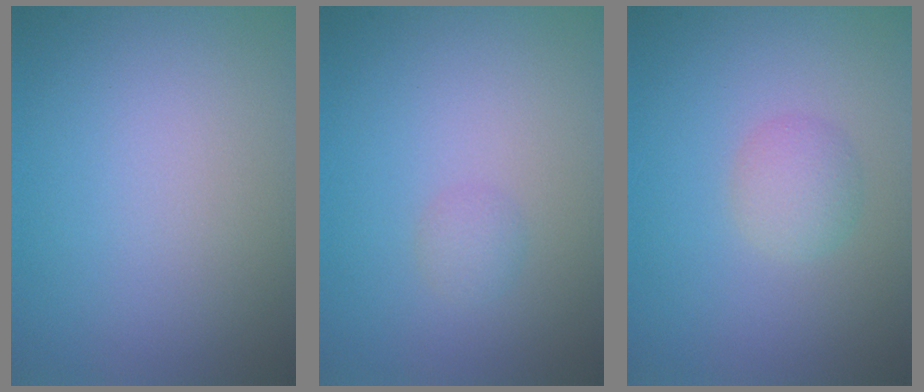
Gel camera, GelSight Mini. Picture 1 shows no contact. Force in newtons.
{"total": 1.0, "press": 1.0, "slide": 0.1}
{"total": 1.9, "press": 1.9, "slide": 0.0}